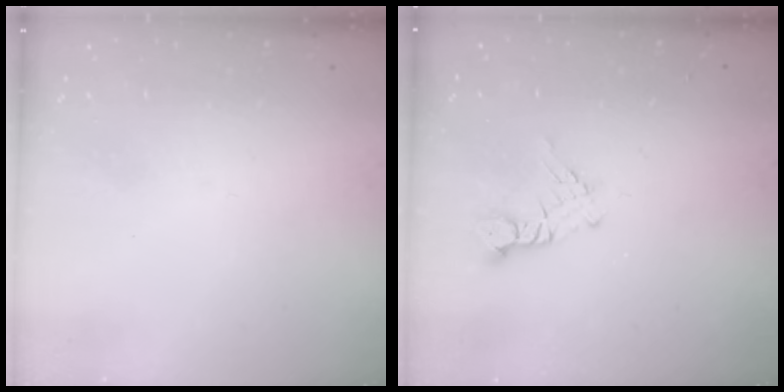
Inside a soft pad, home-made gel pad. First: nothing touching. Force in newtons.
{"total": 3.6, "press": 3.6, "slide": 0.4}